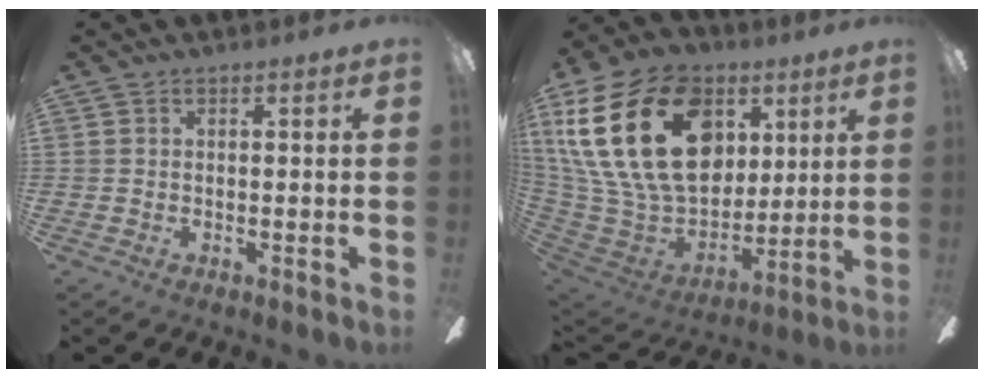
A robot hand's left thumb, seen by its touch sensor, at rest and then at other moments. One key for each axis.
{"total": 31.8, "fx": 9.6, "fy": 21.4, "fz": 21.5, "tx": -0.454, "ty": -0.023, "tz": 0.184}